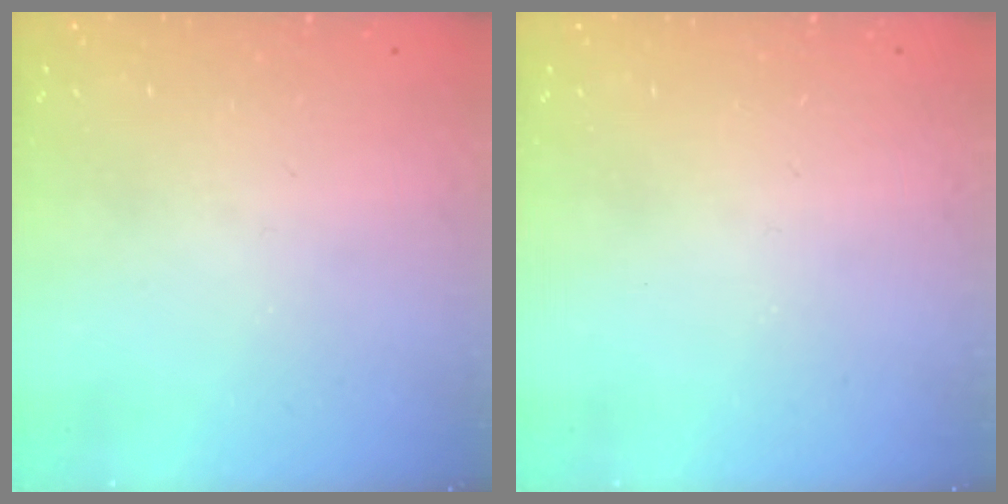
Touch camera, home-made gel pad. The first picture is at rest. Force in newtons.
{"total": 0.0}